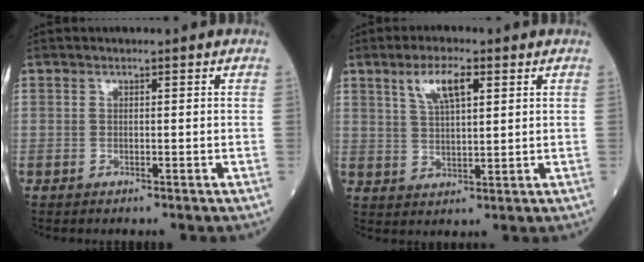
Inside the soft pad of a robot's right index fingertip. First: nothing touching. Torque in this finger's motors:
{"motor_torque": [0.12, 0.10, 0.13, 0.03]}